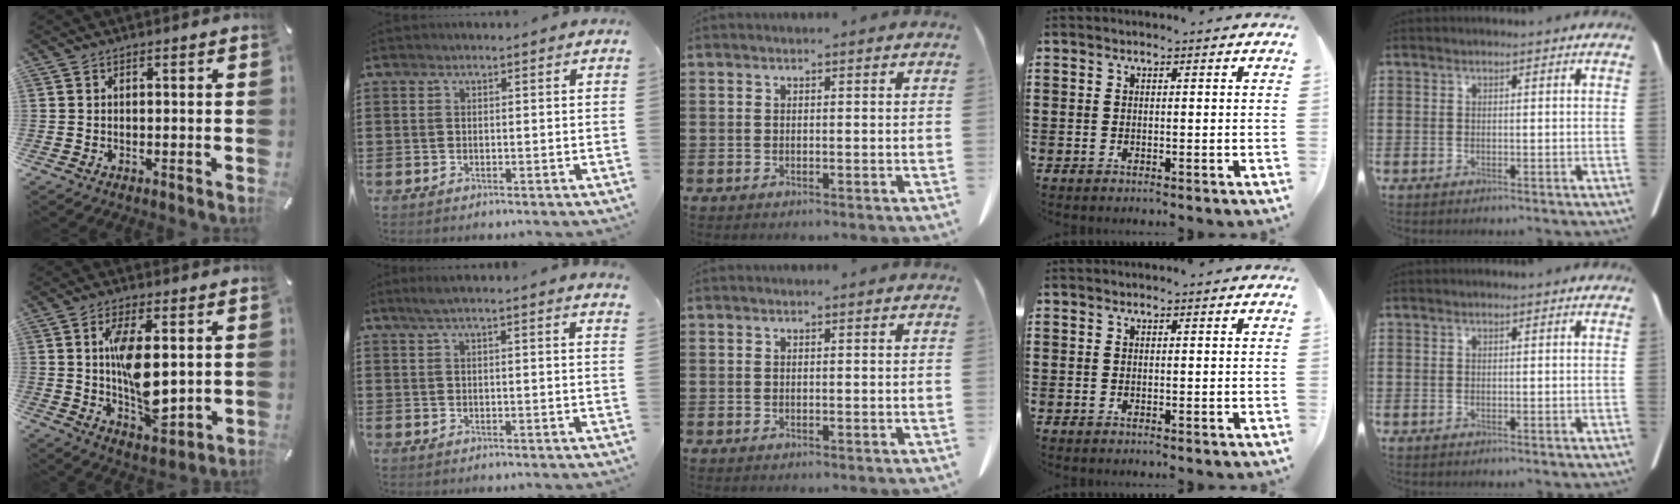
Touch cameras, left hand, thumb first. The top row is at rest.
{"thumb": {"total": 12.3, "force": [1.3, 5.8, 10.7], "torque": [-0.205, -0.016, 0.021]}, "index": {"total": 2.6, "force": [2.1, -0.5, 1.5], "torque": [-0.032, 0.001, 0.039]}}